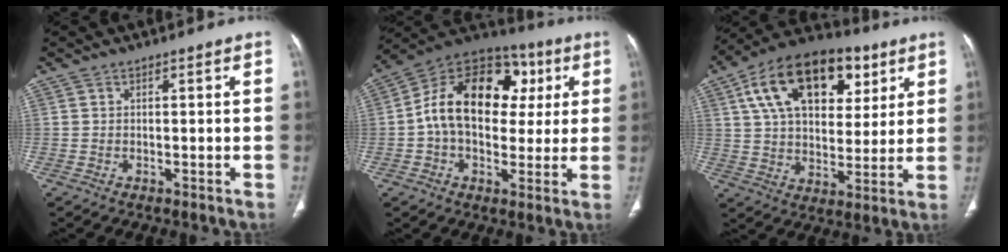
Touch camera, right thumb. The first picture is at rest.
{"total": 21.0, "force": [3.1, 14.4, 15.0], "torque": [-0.212, 0.030, 0.040]}
{"total": 22.4, "force": [9.2, 13.5, 15.4], "torque": [-0.225, 0.001, 0.146]}